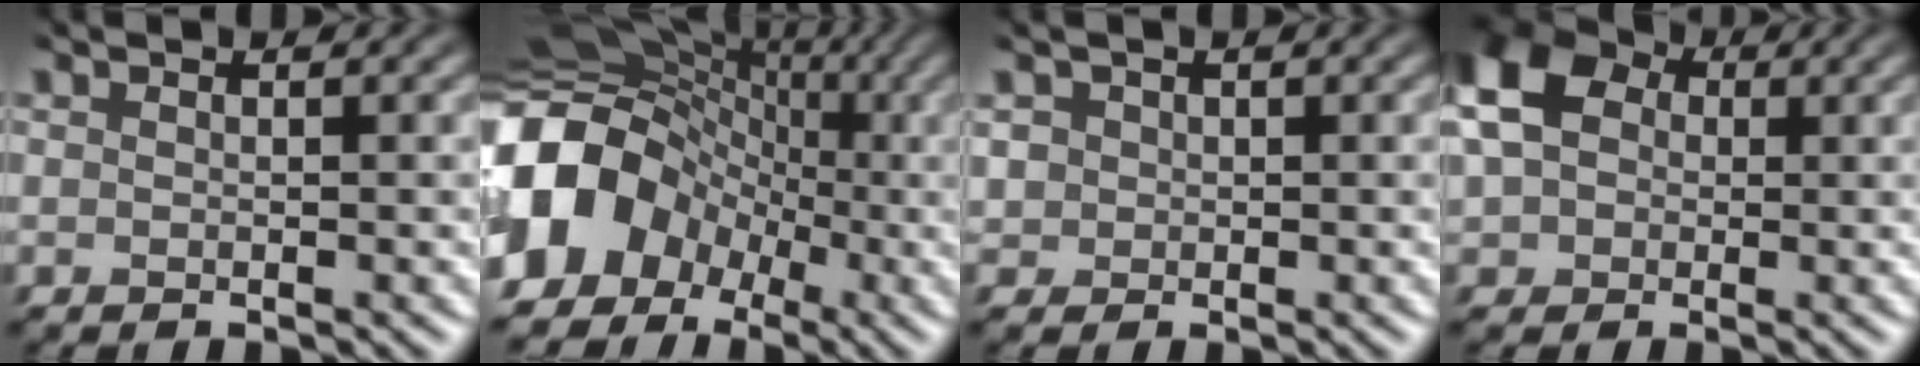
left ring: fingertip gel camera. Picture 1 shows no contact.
{"total": 13.4, "force": [-4.4, 11.2, 5.9], "torque": [-0.141, -0.002, -0.099]}
{"total": 0.8, "force": [0.3, 0.7, -0.2], "torque": [-0.009, 0.004, 0.019]}
{"total": 8.0, "force": [1.7, 6.2, 4.8], "torque": [-0.124, 0.021, 0.035]}